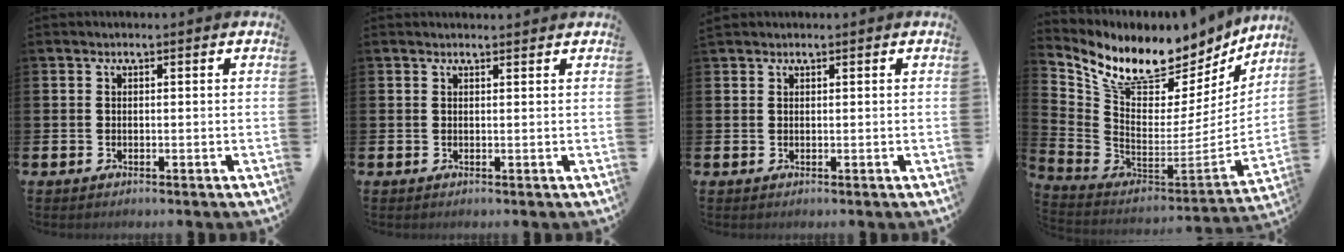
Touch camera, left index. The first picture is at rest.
{"total": 0.8, "force": [0.8, 0.0, 0.1], "torque": [0.005, -0.002, 0.013]}
{"total": 0.9, "force": [0.8, 0.3, 0.0], "torque": [0.007, 0.000, 0.014]}
{"total": 9.3, "force": [8.0, 4.0, 2.7], "torque": [-0.093, -0.072, 0.142]}